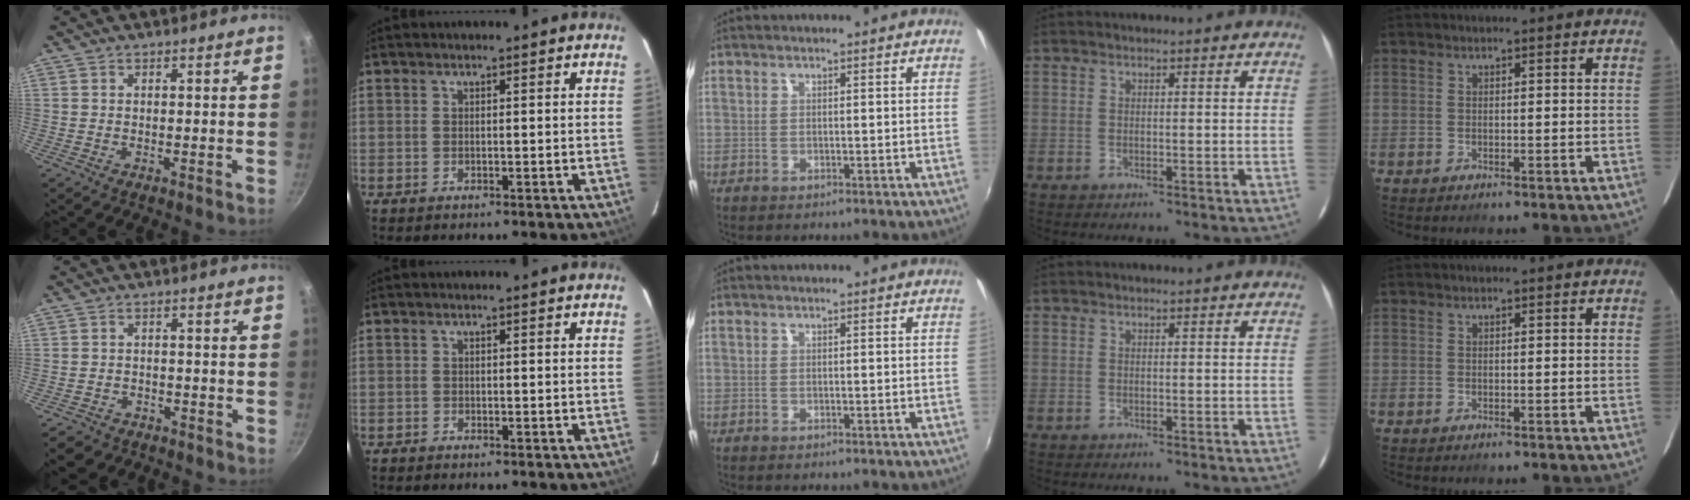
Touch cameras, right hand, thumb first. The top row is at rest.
{"thumb": {"total": 4.1, "force": [-3.0, 2.6, 1.0], "torque": [-0.015, 0.034, -0.042]}, "index": {"total": 0.6, "force": [-0.5, 0.2, 0.0], "torque": [-0.001, 0.003, -0.011]}}